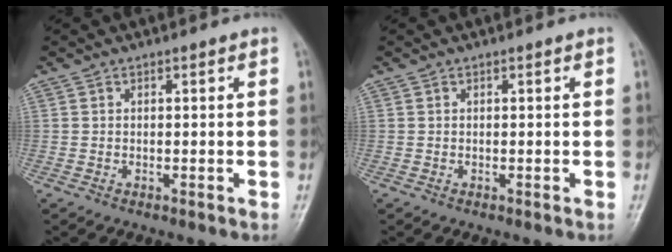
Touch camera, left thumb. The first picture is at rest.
{"total": 0.0}